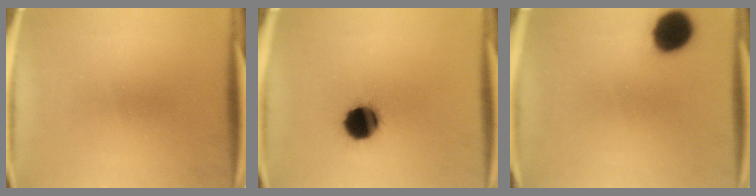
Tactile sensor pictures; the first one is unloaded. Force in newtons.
{"total": 11.2}
{"total": 10.5}